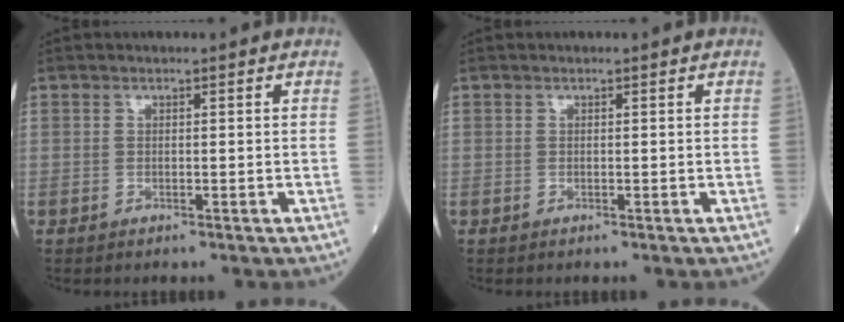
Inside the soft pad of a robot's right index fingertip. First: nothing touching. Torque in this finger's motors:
{"motor_torque": [0.05, 0.01, 0.05, 0.02]}